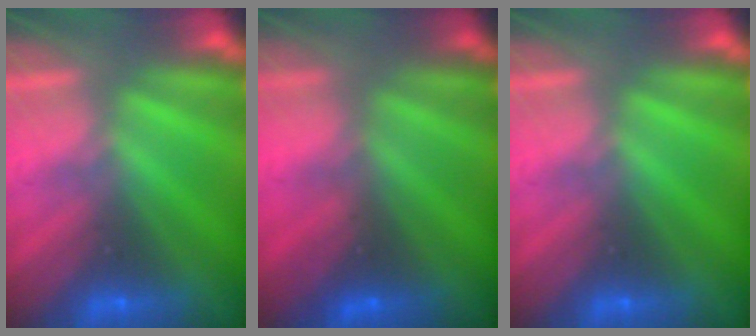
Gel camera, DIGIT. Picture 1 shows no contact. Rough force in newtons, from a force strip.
{"total": 4.6}
{"total": 0.0}